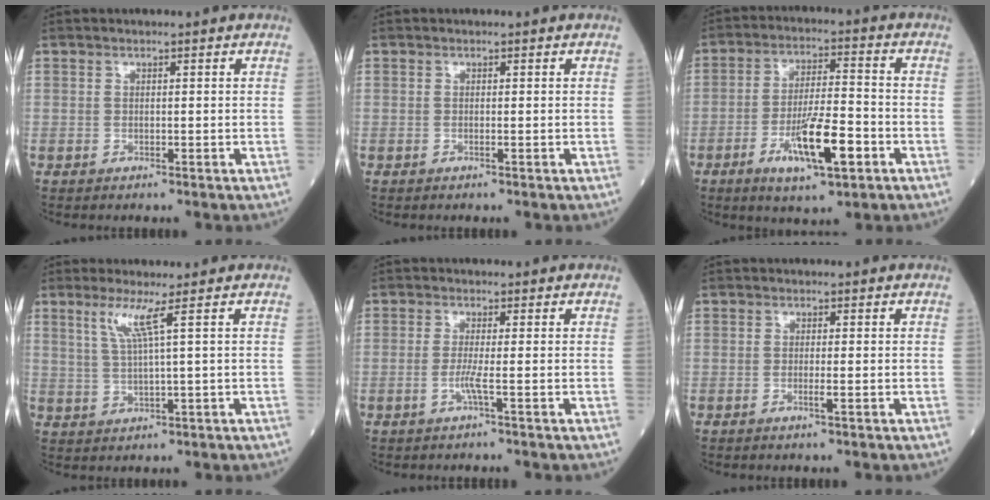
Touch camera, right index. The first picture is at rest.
{"total": 0.0}
{"total": 11.1, "force": [-4.5, 2.1, 9.9], "torque": [-0.177, -0.008, -0.076]}
{"total": 4.2, "force": [1.9, -1.1, 3.5], "torque": [-0.077, -0.004, 0.044]}
{"total": 1.9, "force": [-0.8, -0.6, 1.6], "torque": [-0.036, -0.002, -0.019]}
{"total": 1.3, "force": [-0.5, -0.2, 1.2], "torque": [-0.021, -0.003, -0.010]}